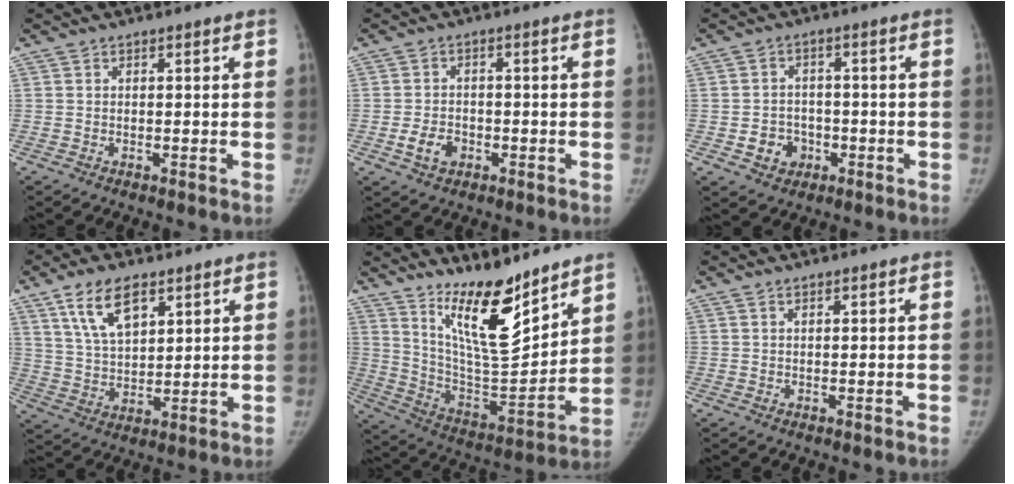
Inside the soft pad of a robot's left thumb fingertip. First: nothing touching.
{"total": 4.5, "force": [-1.8, 3.3, 2.5], "torque": [-0.038, 0.012, -0.028]}
{"total": 5.6, "force": [-2.0, 4.8, 2.1], "torque": [-0.010, 0.014, -0.026]}
{"total": 10.7, "force": [5.9, 5.5, 7.0], "torque": [-0.111, -0.027, 0.117]}
{"total": 16.5, "force": [12.0, 4.5, 10.3], "torque": [-0.131, -0.096, 0.220]}
{"total": 0.0}